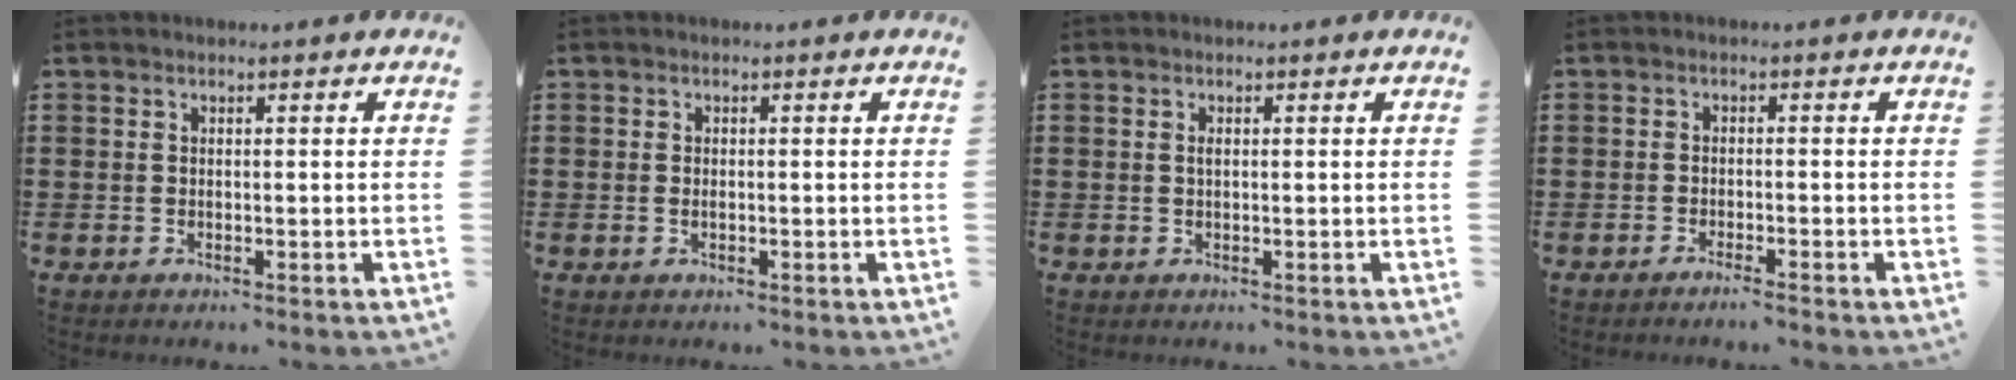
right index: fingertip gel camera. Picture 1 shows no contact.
{"total": 0.8, "force": [-0.1, 0.3, 0.7], "torque": [-0.016, -0.002, -0.002]}
{"total": 0.7, "force": [0.1, 0.2, 0.7], "torque": [-0.014, -0.001, 0.002]}
{"total": 1.5, "force": [-1.3, -0.1, 0.6], "torque": [-0.010, 0.000, -0.025]}